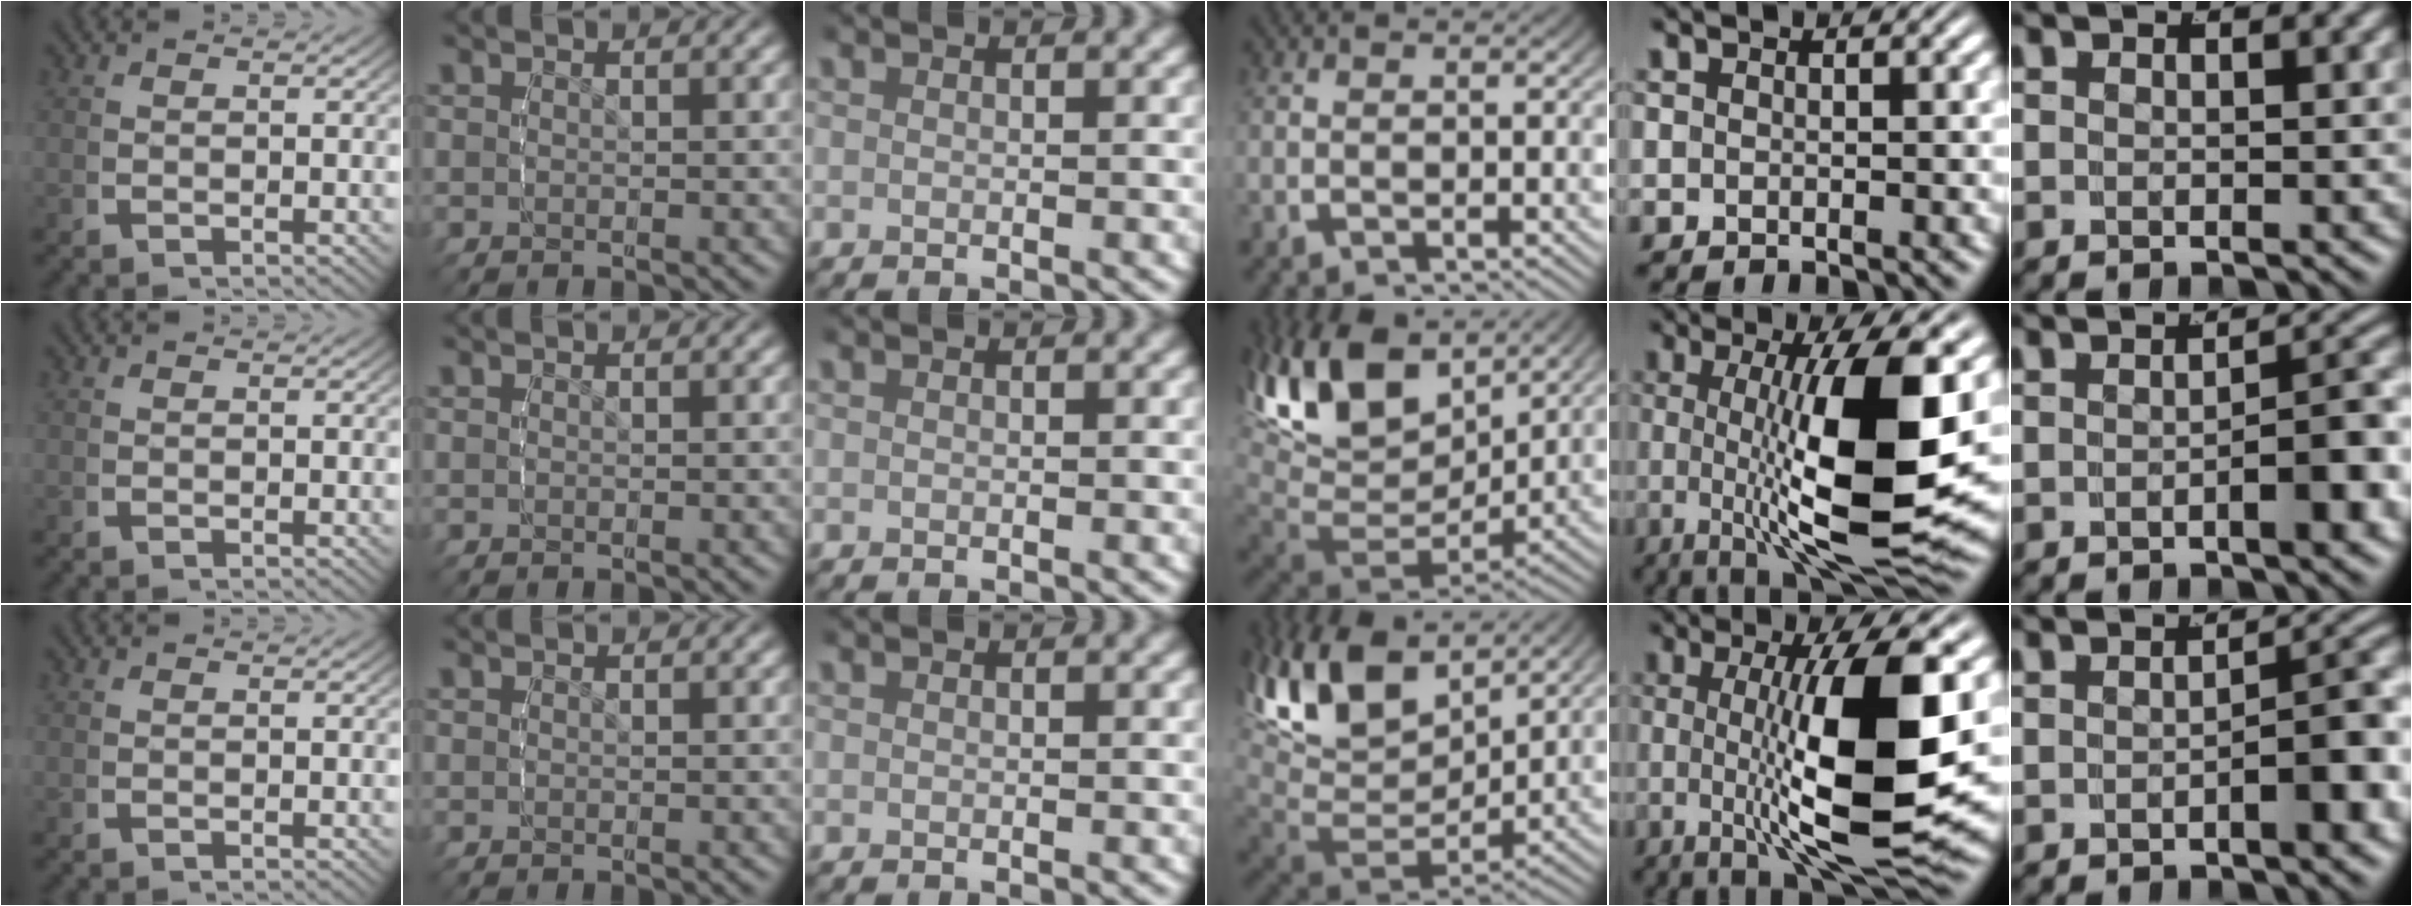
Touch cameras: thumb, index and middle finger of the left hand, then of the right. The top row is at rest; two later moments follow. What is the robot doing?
{"motion": "lift_and_place", "object": "screwdriver"}